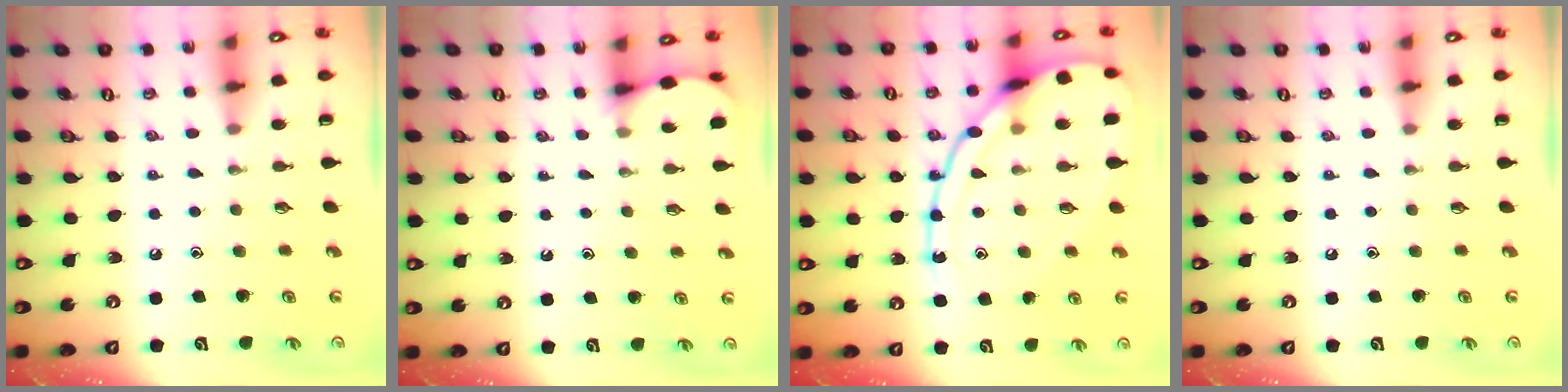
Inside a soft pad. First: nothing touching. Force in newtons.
{"total": 2.8, "press": 2.8, "slide": 0.3}
{"total": 19.4, "press": 19.3, "slide": 2.0}
{"total": 0.0}